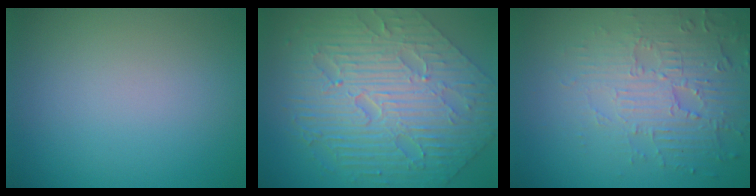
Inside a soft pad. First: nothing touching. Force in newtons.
{"total": 10.4, "press": 7.1, "slide": 7.6}
{"total": 4.1, "press": 3.9, "slide": 1.2}